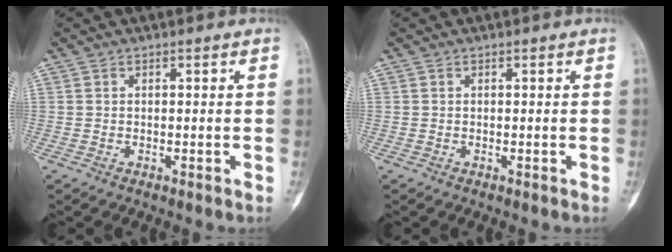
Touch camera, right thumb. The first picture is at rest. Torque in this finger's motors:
{"motor_torque": [0.00, 0.00, 0.05, -0.05, 0.00]}